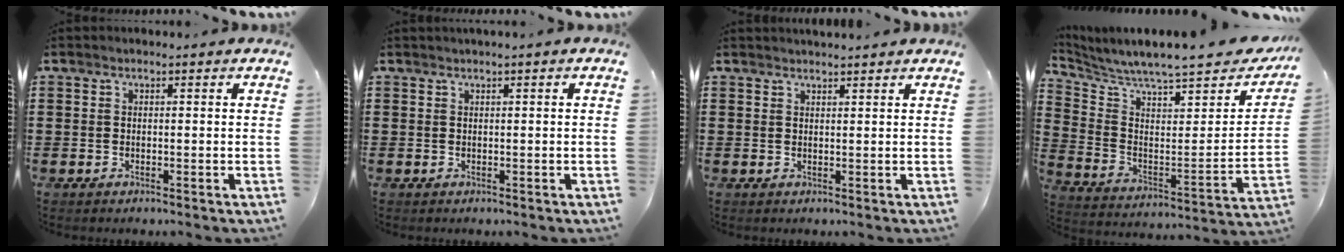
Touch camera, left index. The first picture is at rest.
{"total": 0.0}
{"total": 1.3, "force": [1.2, 0.2, -0.1], "torque": [-0.001, 0.000, 0.025]}
{"total": 6.8, "force": [6.2, 0.3, 2.9], "torque": [-0.081, -0.064, 0.099]}